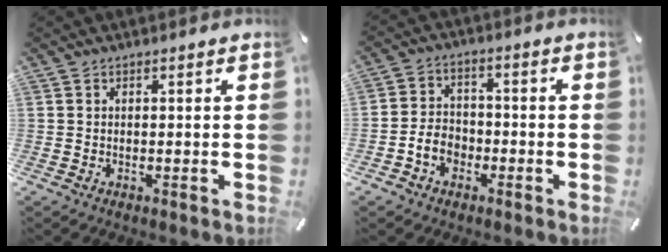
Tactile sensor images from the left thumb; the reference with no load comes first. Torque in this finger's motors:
{"motor_torque": [-0.48, 0.56, 0.22, -0.02, 0.16]}